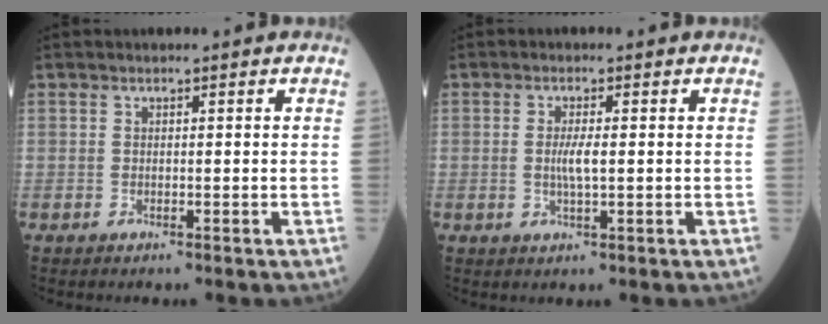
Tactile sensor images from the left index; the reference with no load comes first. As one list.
[{"total": 2.7, "force": [-0.1, 0.3, 2.7], "torque": [-0.056, -0.005, -0.003]}]